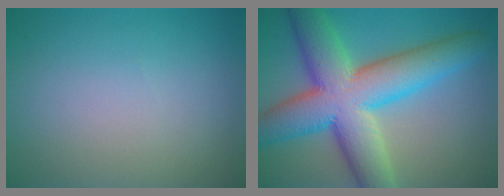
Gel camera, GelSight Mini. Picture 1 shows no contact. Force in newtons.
{"total": 12.1, "press": 12.1, "slide": 0.8}